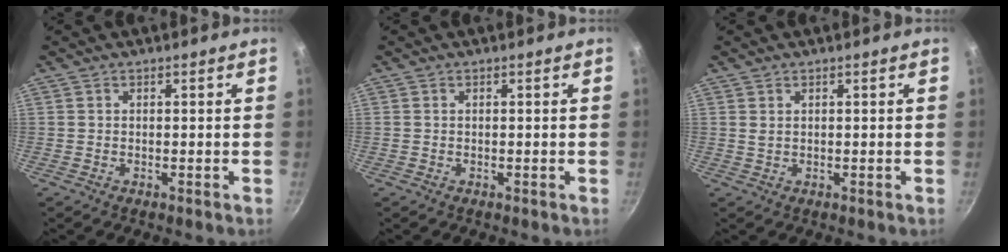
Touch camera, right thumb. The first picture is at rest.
{"total": 0.0}
{"total": 0.8, "force": [0.6, 0.4, 0.4], "torque": [-0.008, -0.005, 0.012]}